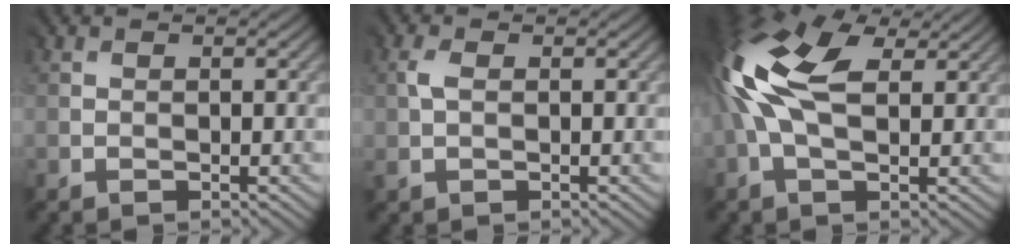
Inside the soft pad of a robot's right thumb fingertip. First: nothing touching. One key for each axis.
{"total": 1.6, "fx": 0.5, "fy": 1.0, "fz": 1.1, "tx": -0.032, "ty": 0.003, "tz": 0.011}
{"total": 14.3, "fx": 4.0, "fy": 7.3, "fz": 11.7, "tx": -0.278, "ty": 0.017, "tz": 0.066}